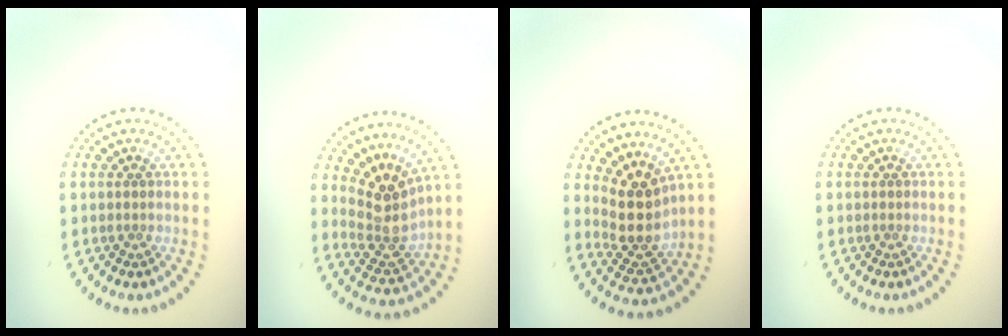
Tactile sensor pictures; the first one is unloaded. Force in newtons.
{"total": 4.0, "press": 2.9, "slide": 2.8}
{"total": 4.3, "press": 3.5, "slide": 2.4}
{"total": 0.0}